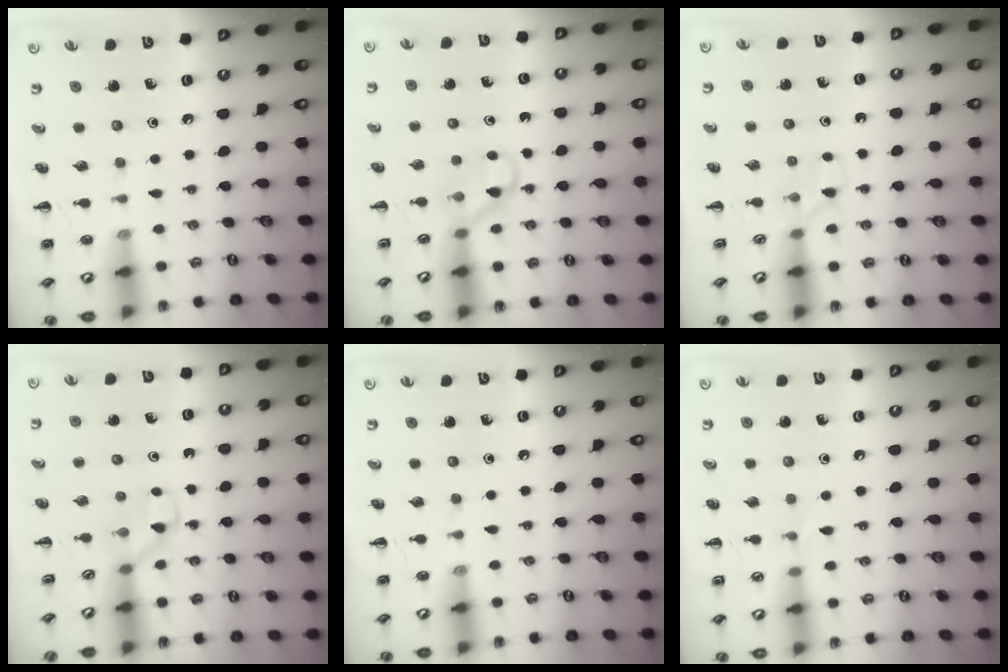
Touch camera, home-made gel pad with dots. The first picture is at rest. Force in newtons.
{"total": 3.6, "press": 3.3, "slide": 1.3}
{"total": 2.5, "press": 2.3, "slide": 1.0}
{"total": 3.0, "press": 2.8, "slide": 1.1}
{"total": 0.0}
{"total": 3.0, "press": 2.8, "slide": 0.9}